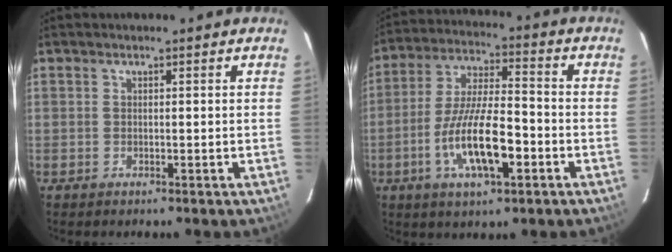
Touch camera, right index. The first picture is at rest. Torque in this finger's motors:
{"motor_torque": [0.60, -0.16, 0.87, 0.21]}